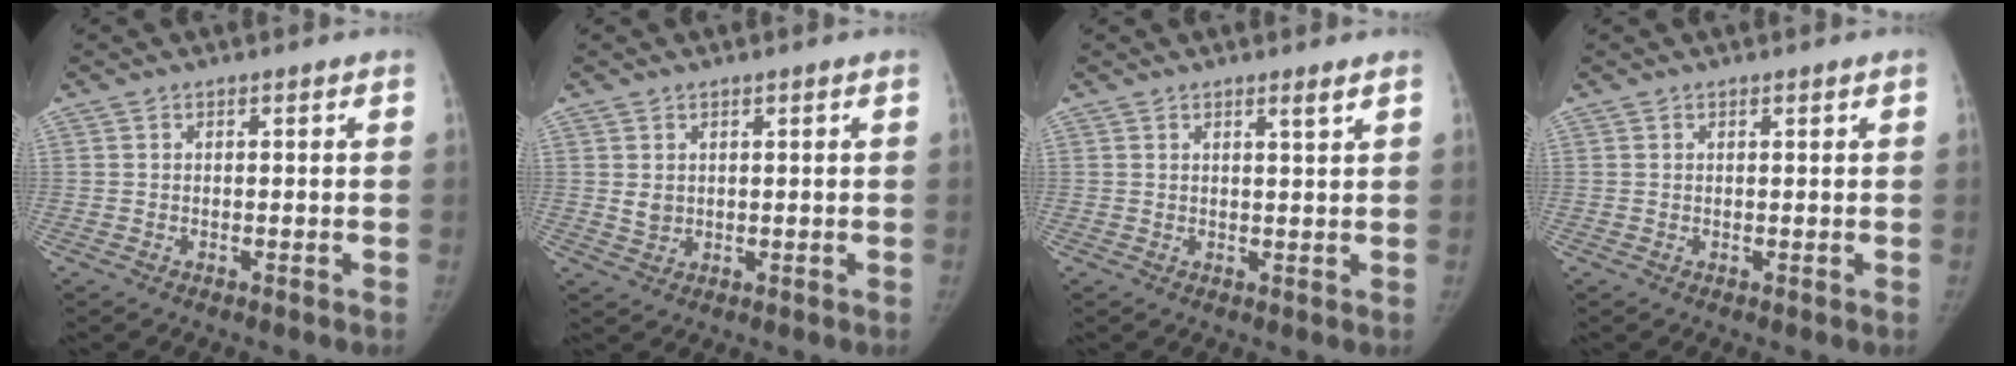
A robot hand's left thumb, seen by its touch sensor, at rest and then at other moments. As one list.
[{"total": 2.2, "force": [0.8, 1.7, 1.1], "torque": [-0.013, -0.009, 0.021]}, {"total": 1.8, "force": [1.3, -0.1, 1.3], "torque": [-0.019, -0.011, 0.021]}, {"total": 0.5, "force": [0.3, 0.1, 0.4], "torque": [-0.006, 0.000, 0.006]}]